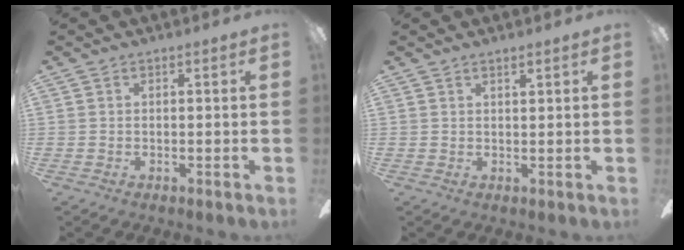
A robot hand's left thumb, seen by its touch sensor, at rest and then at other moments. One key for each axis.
{"total": 1.2, "fx": 1.1, "fy": 0.0, "fz": 0.4, "tx": -0.009, "ty": -0.001, "tz": 0.020}